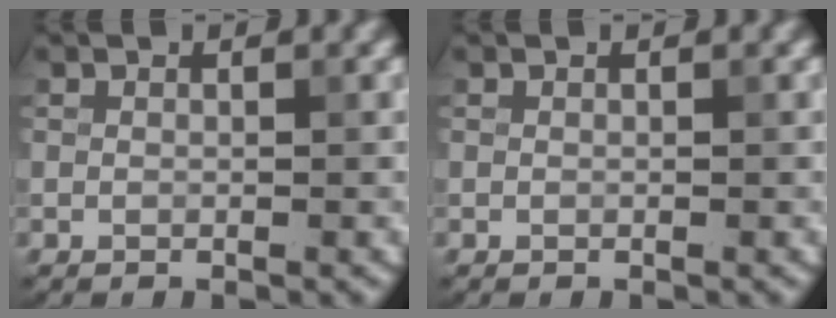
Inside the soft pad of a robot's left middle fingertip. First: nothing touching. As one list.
[{"total": 0.0}]